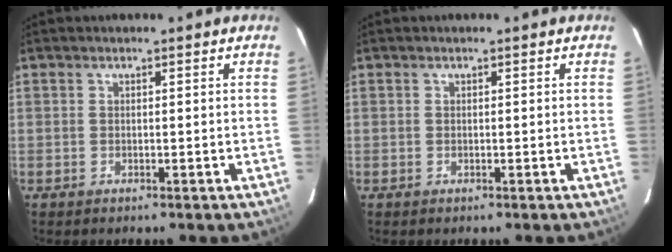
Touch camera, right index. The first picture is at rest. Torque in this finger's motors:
{"motor_torque": [0.07, 0.05, 0.03, 0.01]}